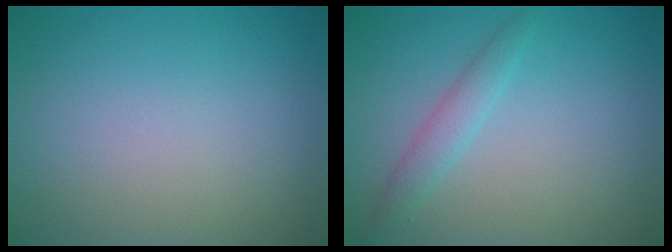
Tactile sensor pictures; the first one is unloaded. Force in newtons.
{"total": 1.8, "press": 1.8, "slide": 0.1}